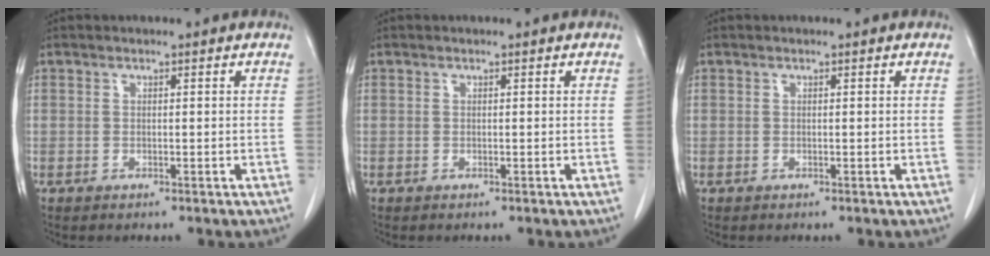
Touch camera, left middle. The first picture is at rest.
{"total": 0.0}
{"total": 0.0}